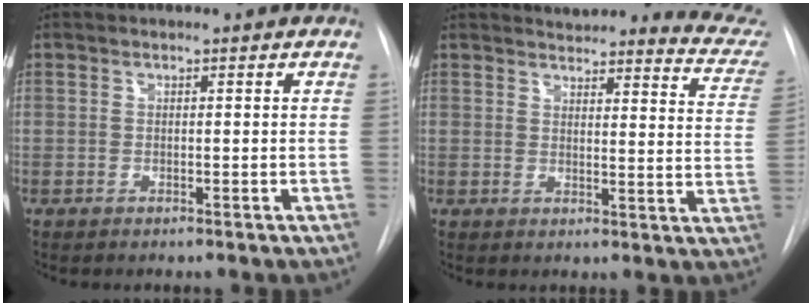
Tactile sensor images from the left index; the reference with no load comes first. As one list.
[{"total": 13.3, "force": [13.1, 1.9, 1.4], "torque": [0.013, -0.084, 0.116]}]